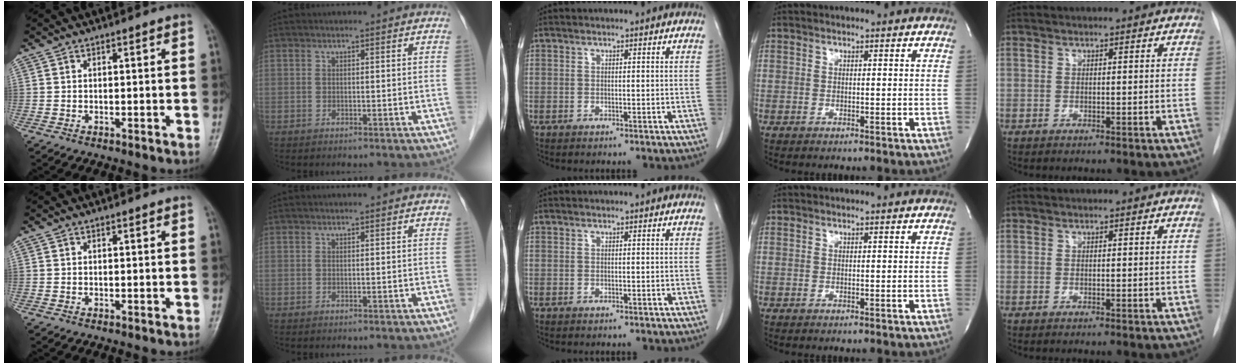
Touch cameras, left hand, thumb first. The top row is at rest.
{}